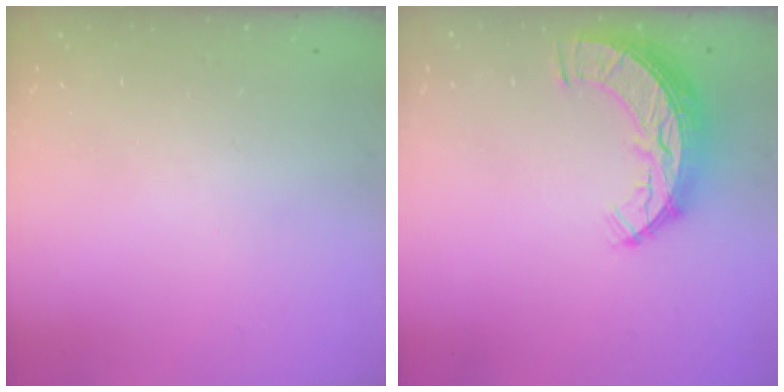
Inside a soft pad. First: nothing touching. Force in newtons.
{"total": 9.6, "press": 9.6, "slide": 0.8}